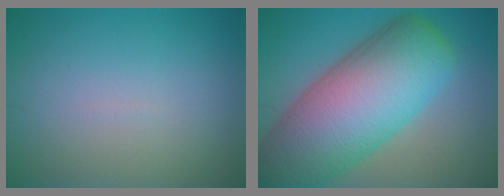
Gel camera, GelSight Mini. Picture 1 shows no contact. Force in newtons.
{"total": 15.0, "press": 14.9, "slide": 0.6}